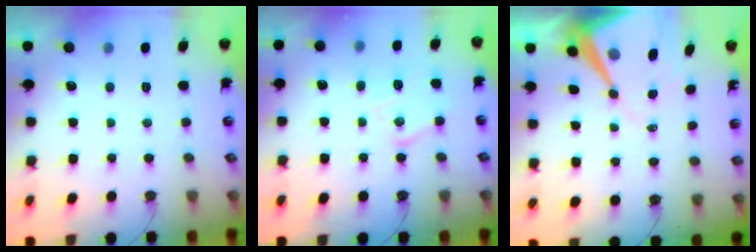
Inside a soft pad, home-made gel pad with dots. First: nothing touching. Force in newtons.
{"total": 12.8, "press": 12.8, "slide": 0.5}
{"total": 14.3, "press": 14.3, "slide": 1.3}